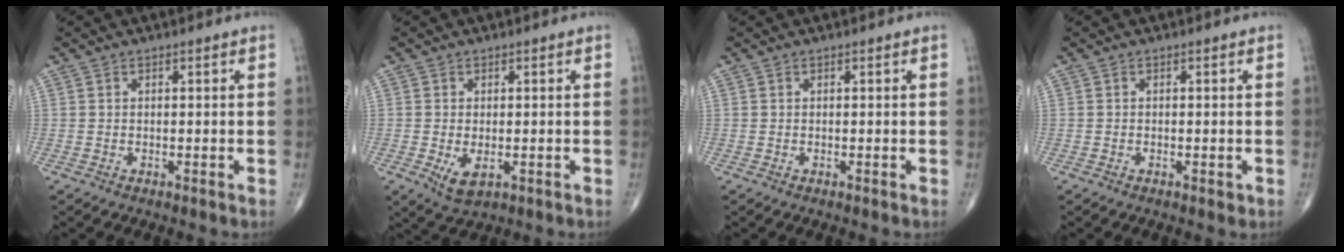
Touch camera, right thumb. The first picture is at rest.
{"total": 3.9, "force": [-0.9, 2.1, 3.2], "torque": [-0.055, -0.010, -0.006]}
{"total": 0.0}
{"total": 0.6, "force": [-0.2, 0.4, 0.5], "torque": [-0.007, -0.001, -0.004]}